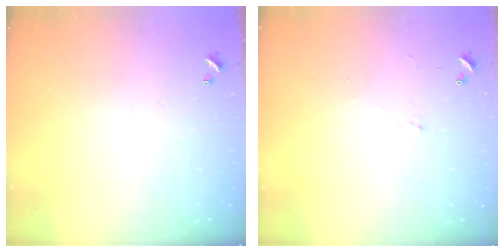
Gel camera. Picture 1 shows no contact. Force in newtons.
{"total": 0.7, "press": 0.4, "slide": 0.6}